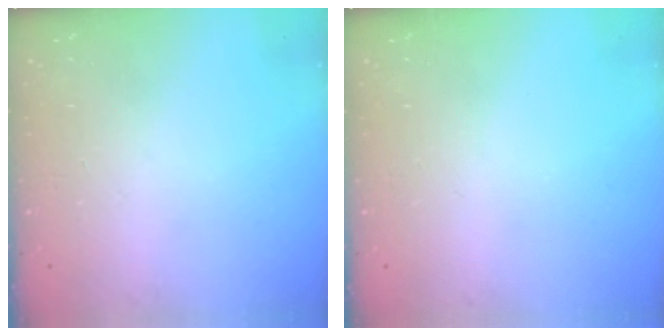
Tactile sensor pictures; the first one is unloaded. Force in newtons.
{"total": 0.0}